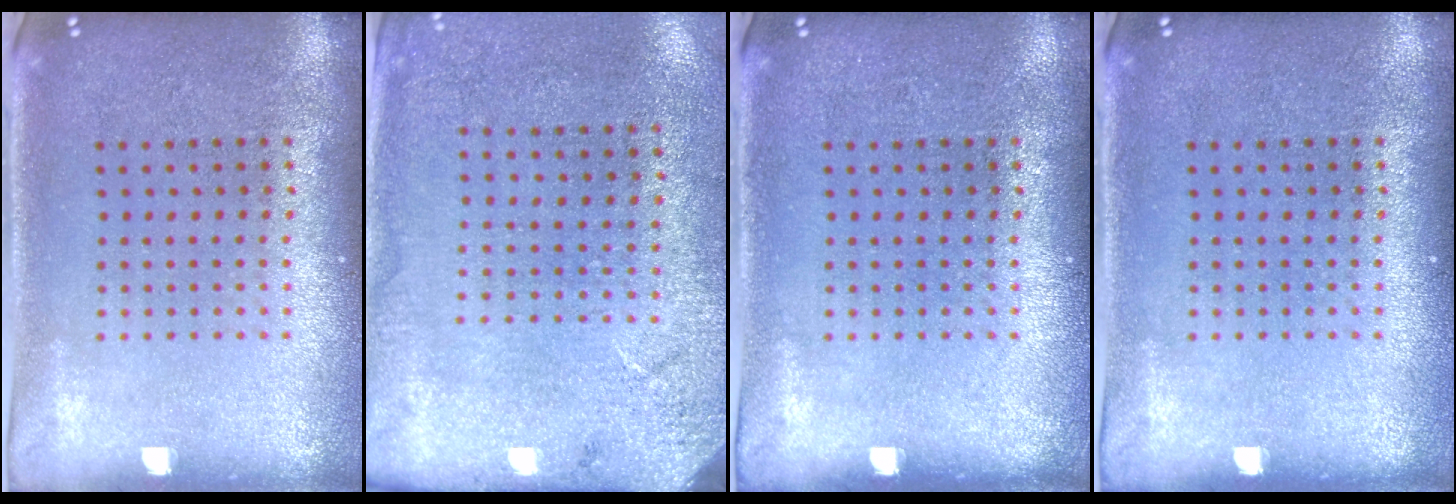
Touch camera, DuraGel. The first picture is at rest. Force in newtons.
{"total": 2.6, "press": 2.2, "slide": 1.3}
{"total": 0.0}
{"total": 0.0}